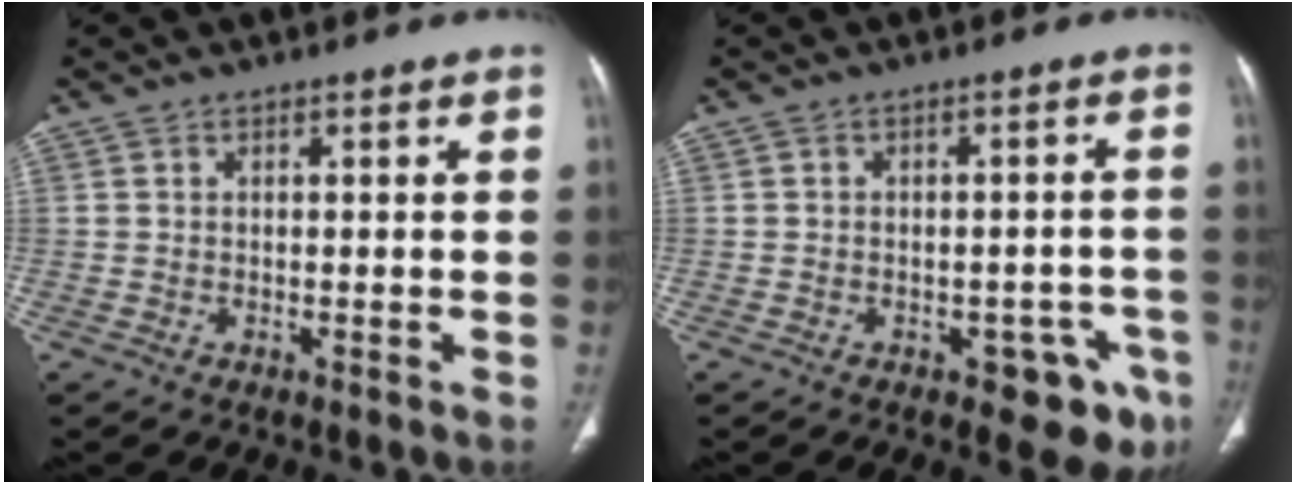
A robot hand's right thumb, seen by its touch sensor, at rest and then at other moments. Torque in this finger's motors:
{"motor_torque": [0.74, 0.50, -0.17, -0.04, 0.03]}